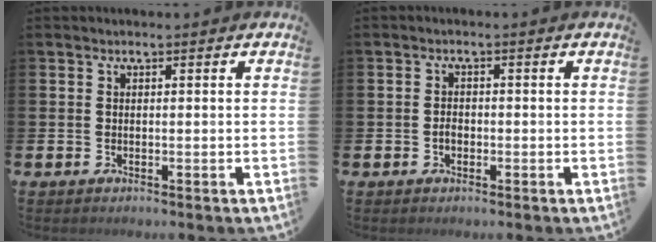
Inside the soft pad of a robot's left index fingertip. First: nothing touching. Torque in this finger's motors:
{"motor_torque": [0.31, 0.18, 0.04, 0.04]}